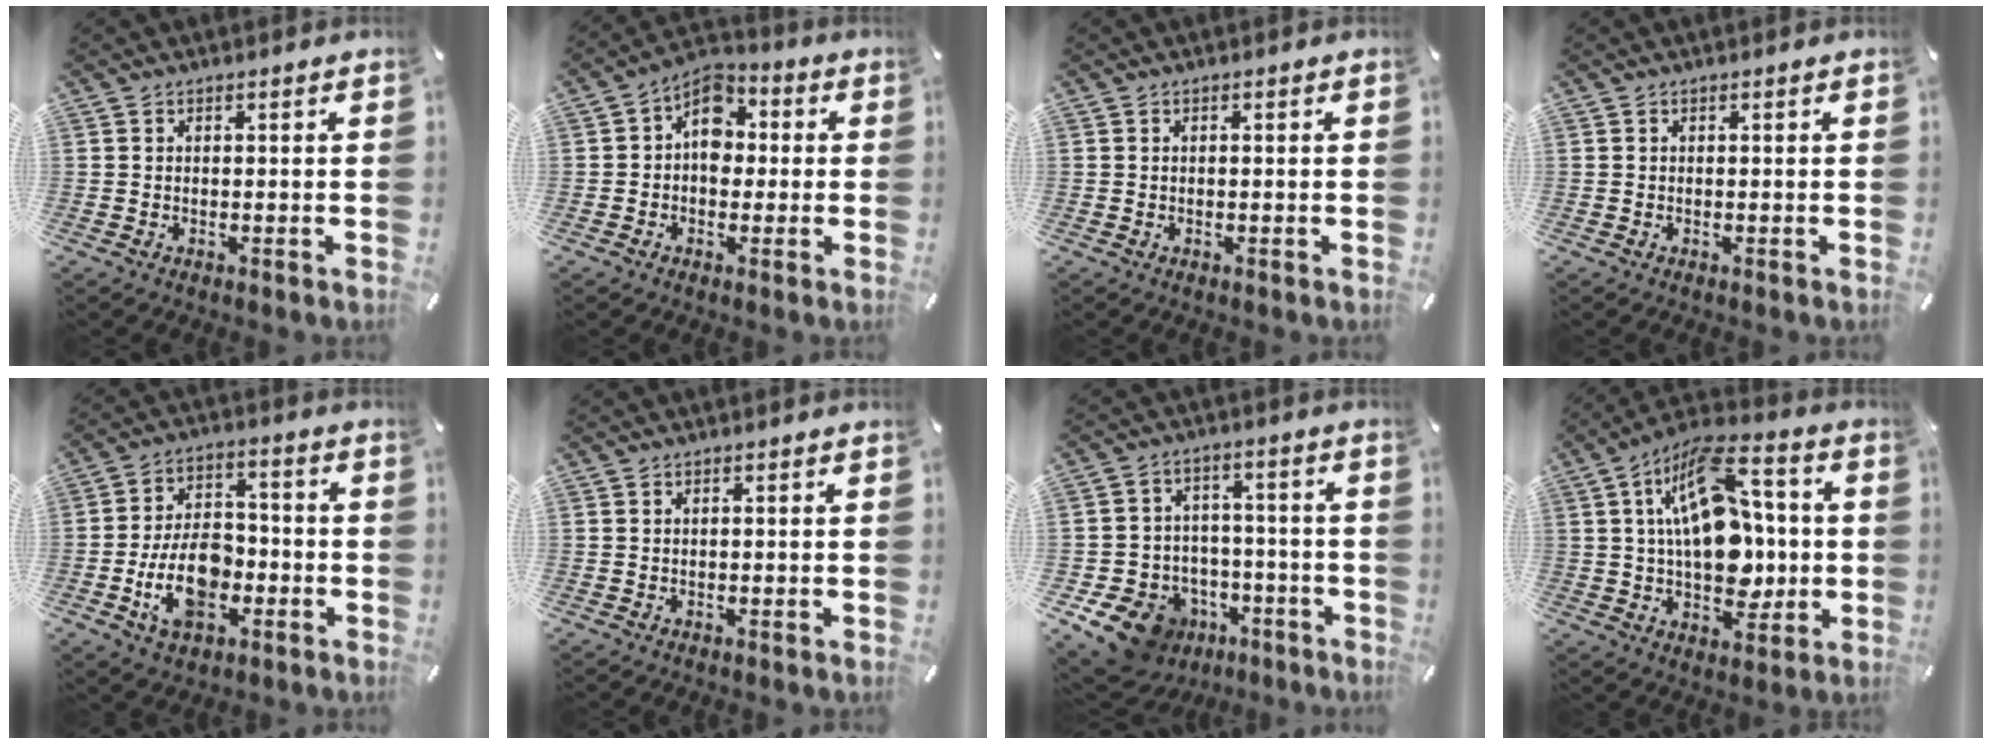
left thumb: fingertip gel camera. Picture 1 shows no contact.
{"total": 8.0, "force": [0.5, 6.2, 5.0], "torque": [-0.074, 0.006, 0.007]}
{"total": 0.0}
{"total": 0.0}
{"total": 14.1, "force": [-4.1, 8.9, 10.1], "torque": [-0.194, 0.007, -0.073]}
{"total": 0.0}
{"total": 12.7, "force": [-7.3, 9.4, 4.4], "torque": [-0.077, 0.054, -0.120]}
{"total": 20.7, "force": [2.9, 12.3, 16.4], "torque": [-0.283, -0.011, 0.046]}